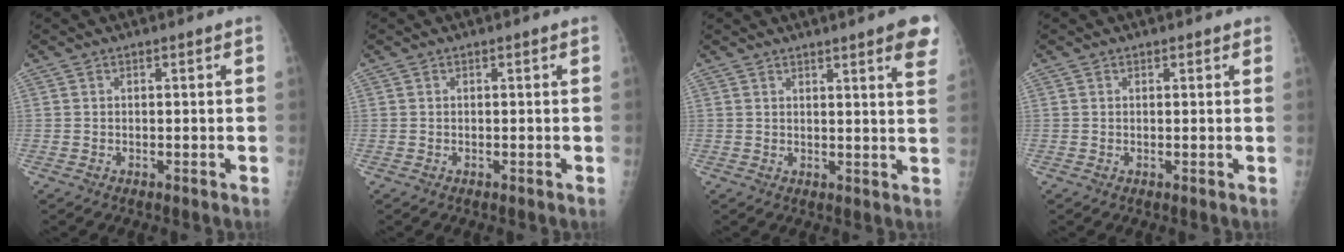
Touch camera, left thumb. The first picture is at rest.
{"total": 0.0}
{"total": 7.7, "force": [5.0, 0.9, 5.8], "torque": [-0.056, -0.015, 0.050]}
{"total": 0.8, "force": [0.6, 0.5, 0.2], "torque": [0.004, -0.003, 0.004]}